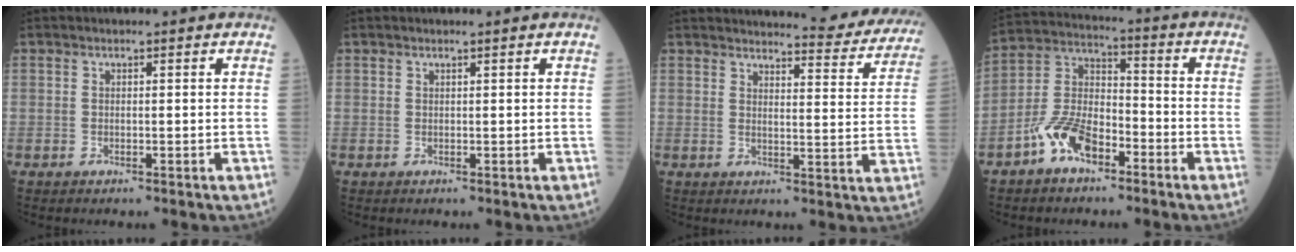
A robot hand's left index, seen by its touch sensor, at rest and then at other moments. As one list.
[{"total": 0.0}, {"total": 14.4, "force": [13.9, 1.4, 3.5], "torque": [-0.029, -0.063, 0.144]}, {"total": 9.3, "force": [-5.4, 4.5, 6.0], "torque": [-0.136, 0.014, -0.106]}]